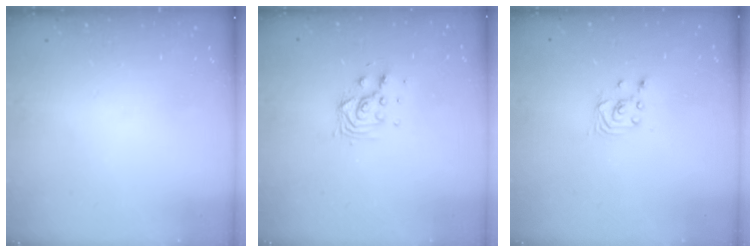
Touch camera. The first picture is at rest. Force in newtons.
{"total": 5.9, "press": 5.9, "slide": 0.4}
{"total": 2.2, "press": 2.2, "slide": 0.2}